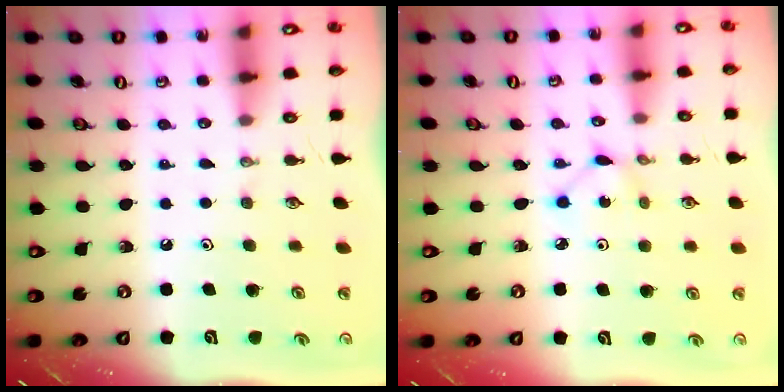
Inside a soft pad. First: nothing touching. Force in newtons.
{"total": 1.3, "press": 1.3, "slide": 0.1}